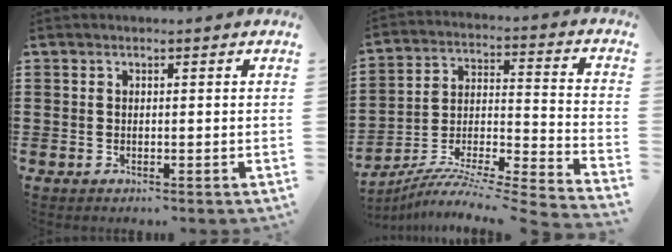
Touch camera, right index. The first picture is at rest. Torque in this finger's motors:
{"motor_torque": [0.93, 1.21, -0.29, -0.03]}